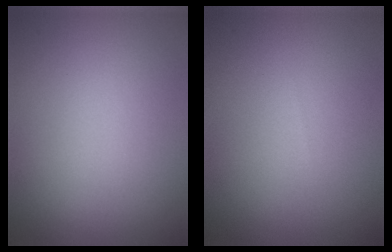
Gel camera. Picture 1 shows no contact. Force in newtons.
{"total": 0.0}